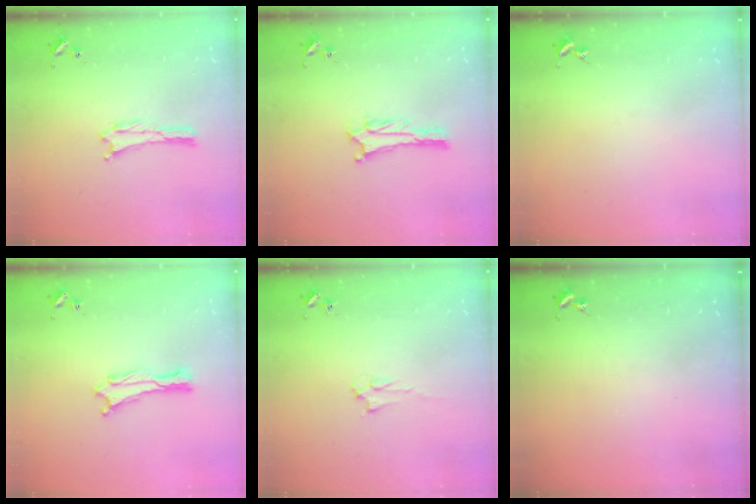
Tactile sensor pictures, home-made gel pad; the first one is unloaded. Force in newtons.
{"total": 3.4, "press": 3.4, "slide": 0.2}
{"total": 0.0}
{"total": 0.8, "press": 0.7, "slide": 0.2}
{"total": 1.6, "press": 1.6, "slide": 0.2}
{"total": 0.0}